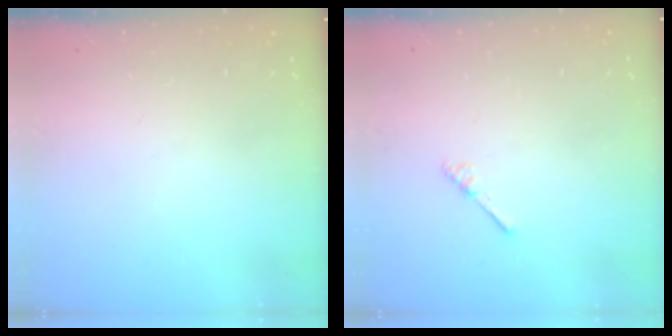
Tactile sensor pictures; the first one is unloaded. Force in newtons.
{"total": 3.0, "press": 3.0, "slide": 0.3}